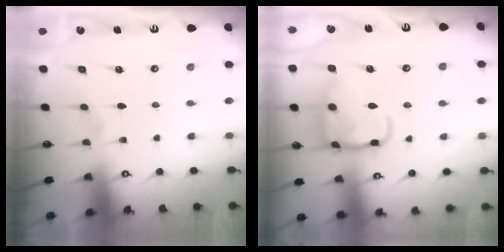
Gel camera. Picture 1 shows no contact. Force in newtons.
{"total": 14.4, "press": 14.4, "slide": 1.3}